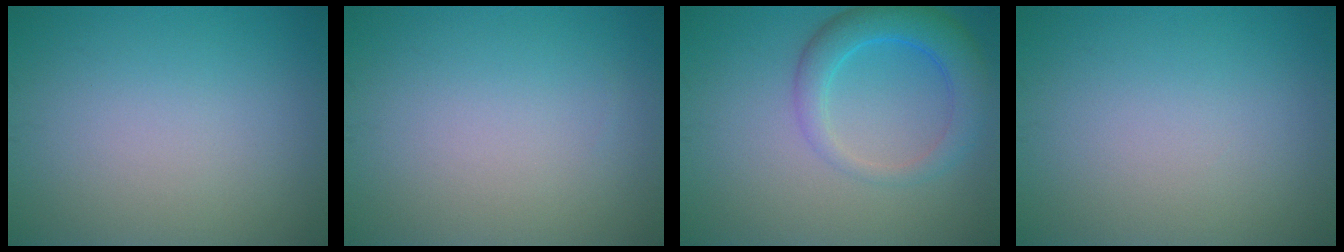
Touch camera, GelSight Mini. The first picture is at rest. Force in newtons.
{"total": 0.0}
{"total": 4.5, "press": 4.5, "slide": 0.3}
{"total": 0.0}